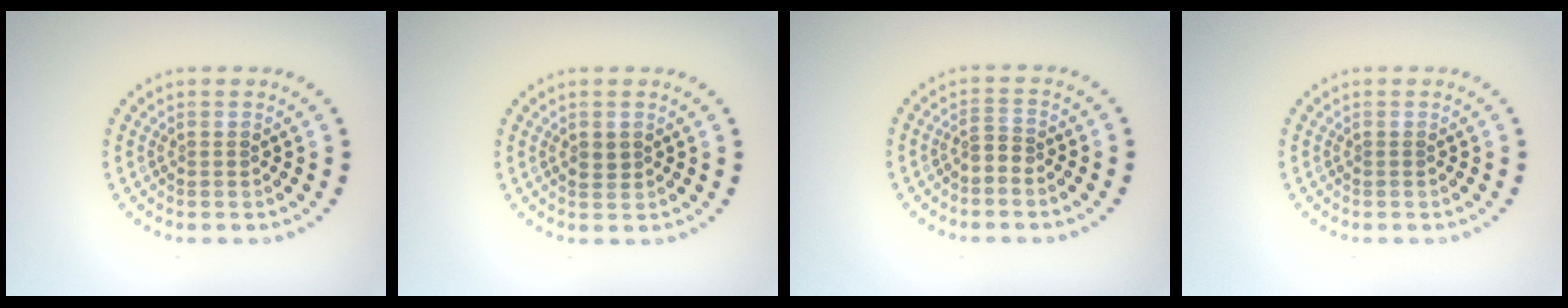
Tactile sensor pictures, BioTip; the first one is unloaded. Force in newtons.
{"total": 1.2, "press": 1.2, "slide": 0.2}
{"total": 1.2, "press": 0.7, "slide": 1.0}
{"total": 0.0}